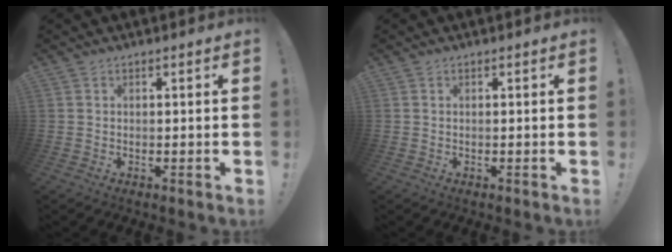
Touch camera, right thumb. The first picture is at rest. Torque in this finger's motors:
{"motor_torque": [-0.02, -0.02, 0.08, -0.02, 0.04]}